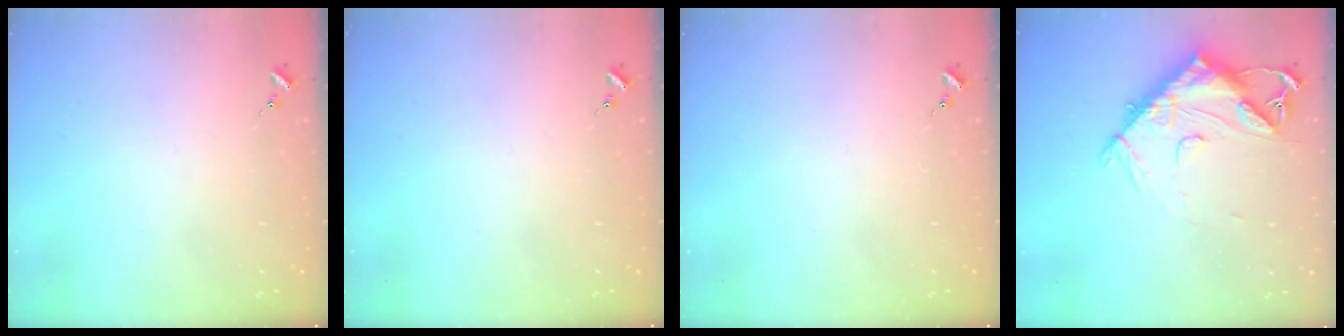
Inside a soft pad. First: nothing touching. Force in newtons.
{"total": 0.0}
{"total": 0.0}
{"total": 14.3, "press": 14.2, "slide": 1.3}